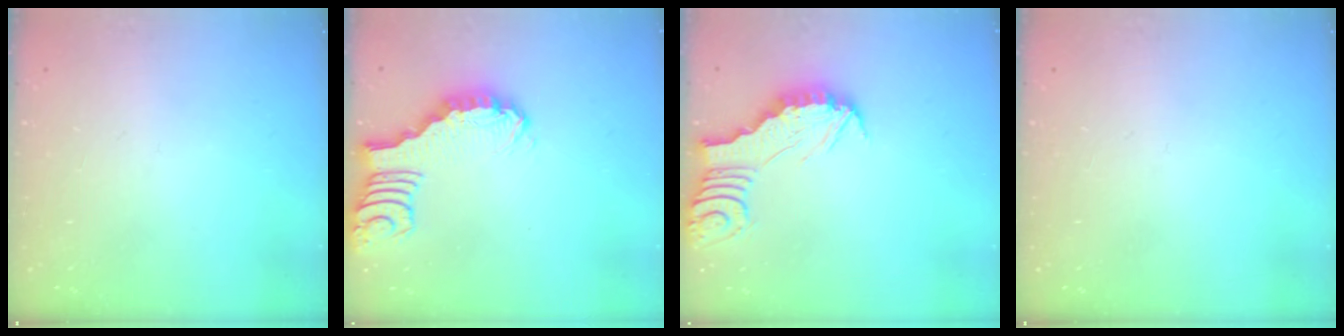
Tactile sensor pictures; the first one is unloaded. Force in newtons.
{"total": 2.8, "press": 2.7, "slide": 0.4}
{"total": 2.9, "press": 2.9, "slide": 0.3}
{"total": 0.0}